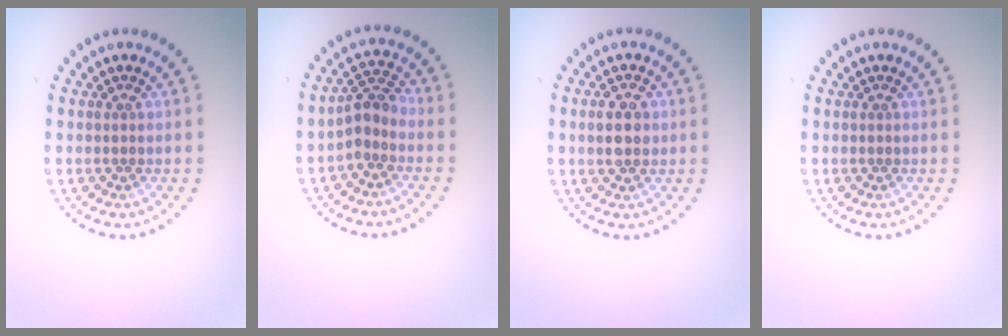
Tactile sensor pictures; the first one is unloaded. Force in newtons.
{"total": 2.6, "press": 2.1, "slide": 1.5}
{"total": 3.1, "press": 3.0, "slide": 0.2}
{"total": 0.0}